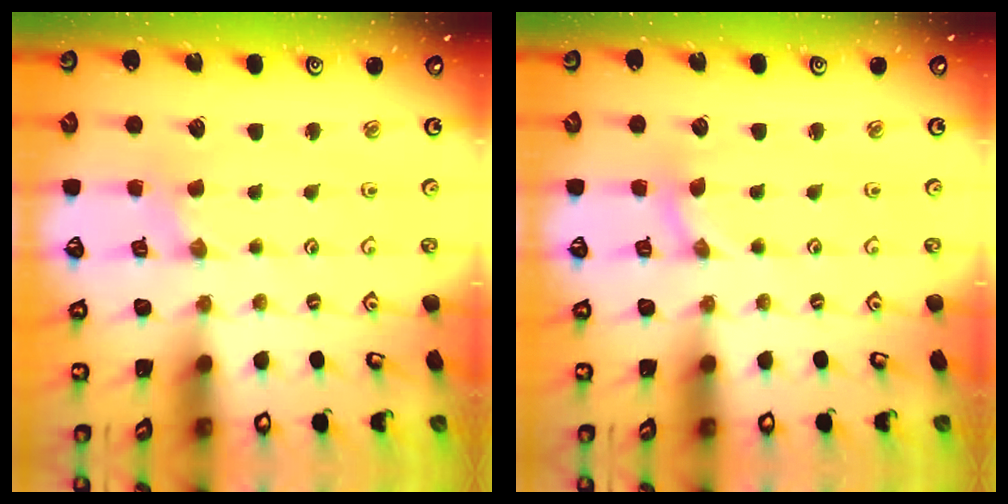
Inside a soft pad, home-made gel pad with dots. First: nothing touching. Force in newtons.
{"total": 0.0}